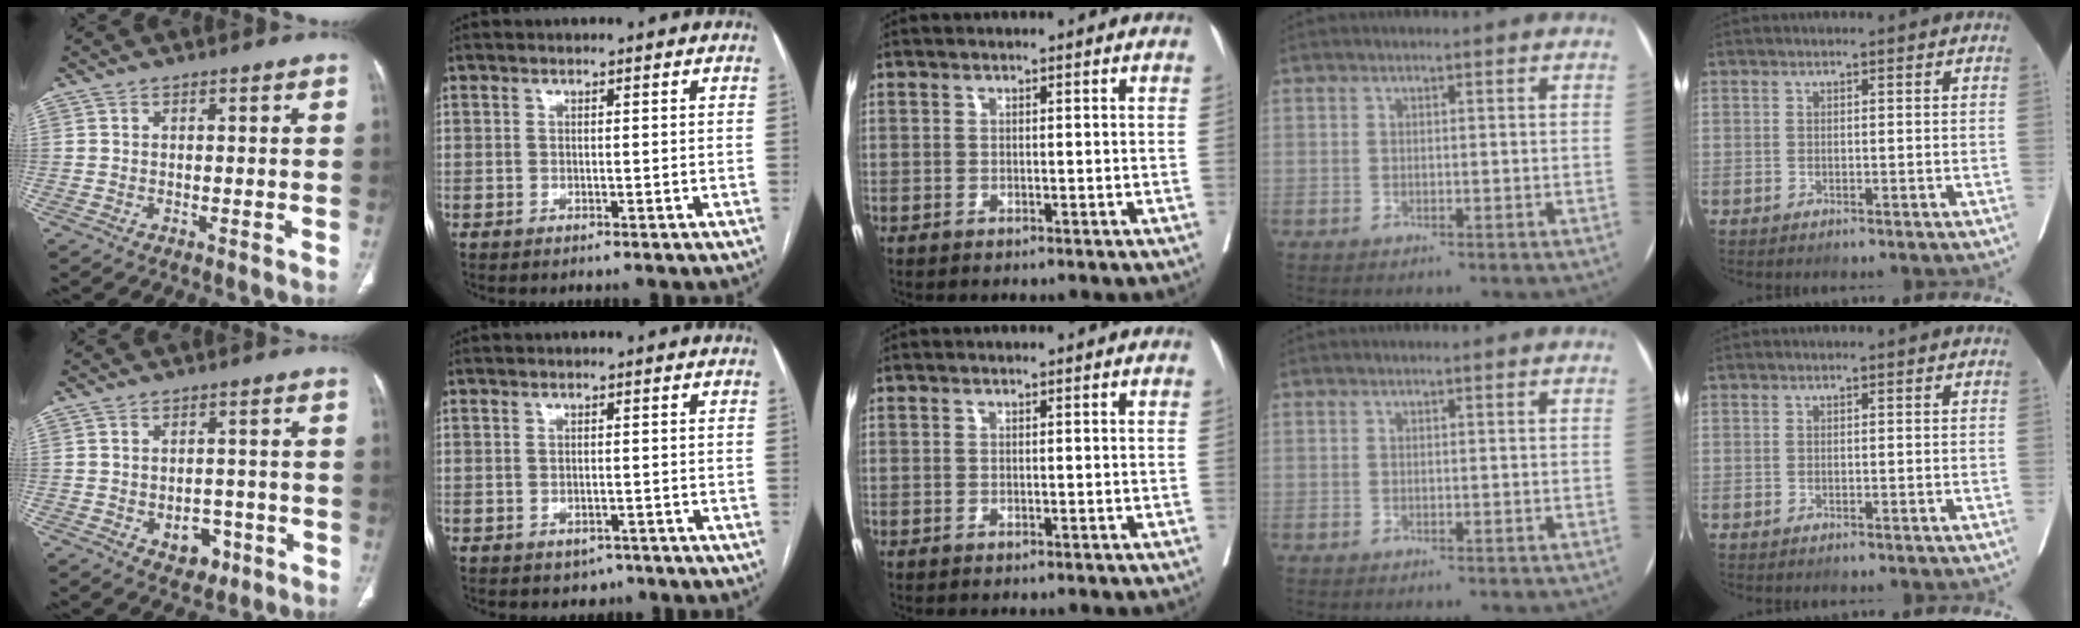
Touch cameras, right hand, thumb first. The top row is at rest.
{"thumb": {"total": 5.4, "force": [-2.0, 4.0, 3.0], "torque": [-0.015, 0.017, -0.017]}, "index": {"total": 2.3, "force": [-1.4, 1.7, 0.8], "torque": [-0.006, 0.004, -0.012]}}